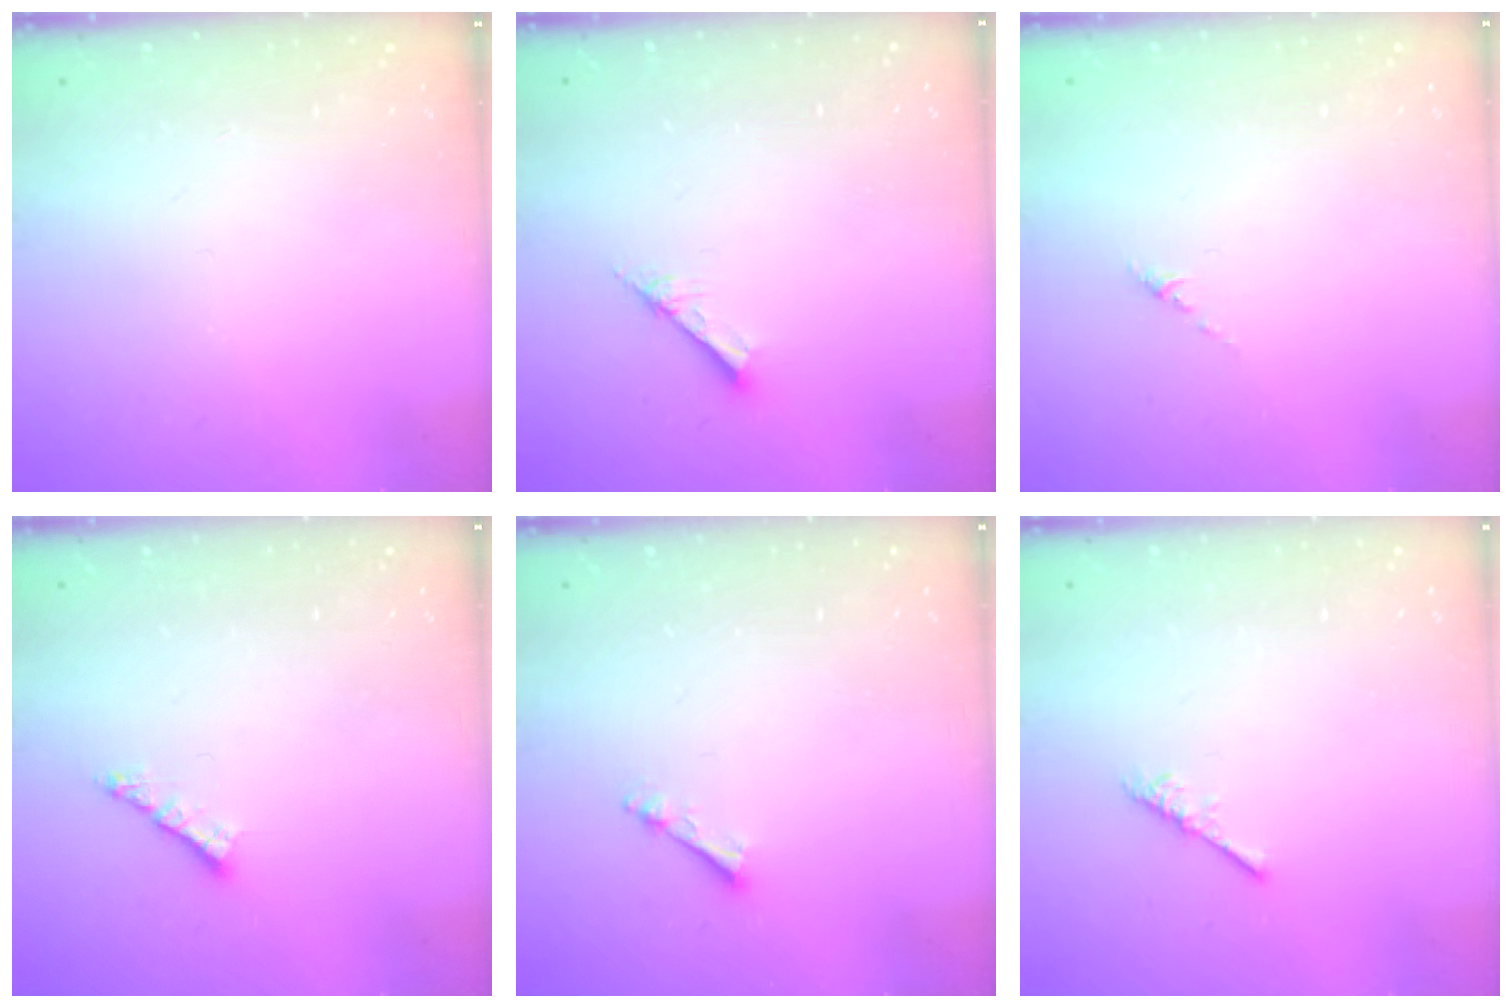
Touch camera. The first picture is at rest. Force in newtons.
{"total": 2.6, "press": 2.6, "slide": 0.1}
{"total": 0.0}
{"total": 1.2, "press": 1.2, "slide": 0.3}
{"total": 2.5, "press": 2.5, "slide": 0.4}
{"total": 2.2, "press": 2.1, "slide": 0.5}